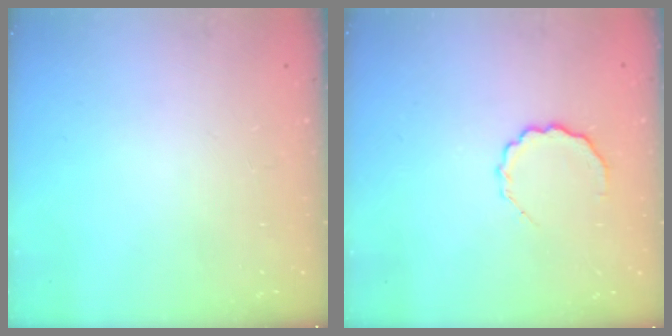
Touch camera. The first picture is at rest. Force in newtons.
{"total": 6.1, "press": 6.0, "slide": 1.1}